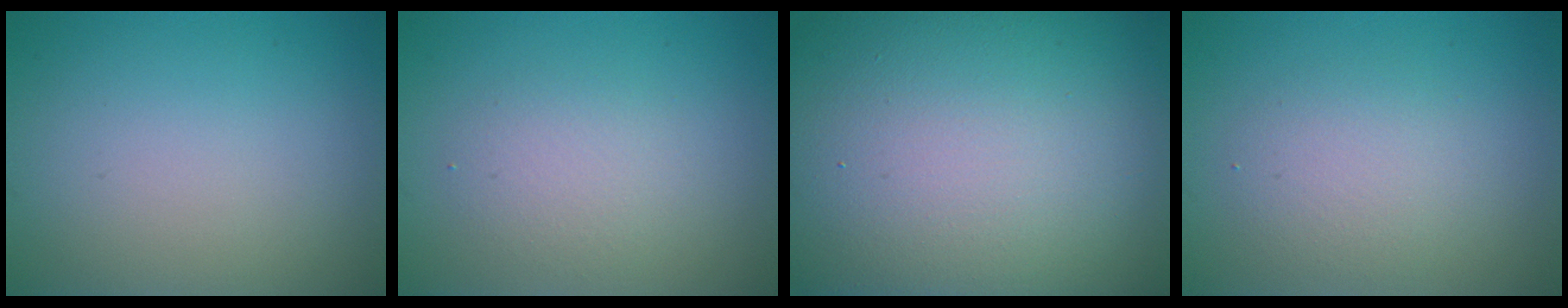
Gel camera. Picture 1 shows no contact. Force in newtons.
{"total": 2.2, "press": 2.2, "slide": 0.1}
{"total": 23.9, "press": 23.8, "slide": 1.2}
{"total": 2.6, "press": 2.6, "slide": 0.1}